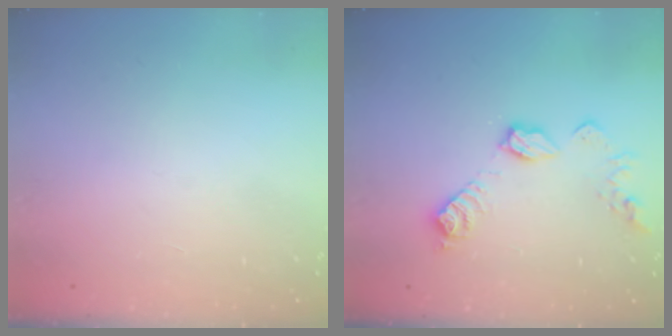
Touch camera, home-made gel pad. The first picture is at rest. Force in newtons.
{"total": 11.3, "press": 11.2, "slide": 0.8}